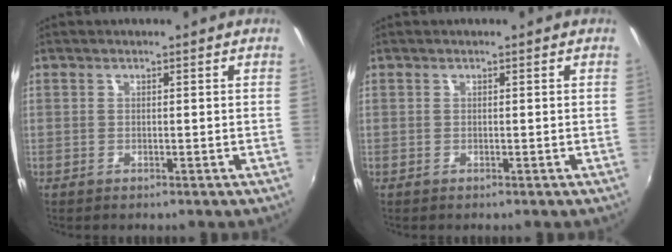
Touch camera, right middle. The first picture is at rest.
{"total": 0.0}